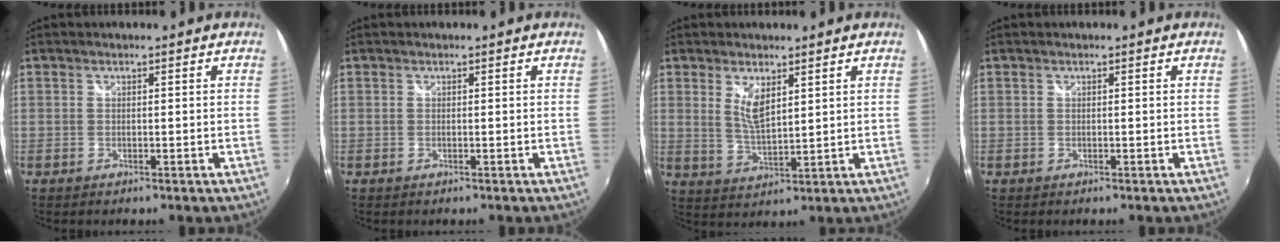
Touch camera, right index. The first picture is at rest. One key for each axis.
{"total": 0.0}
{"total": 5.2, "fx": 2.4, "fy": 1.8, "fz": 4.2, "tx": -0.075, "ty": -0.009, "tz": 0.046}
{"total": 0.0}